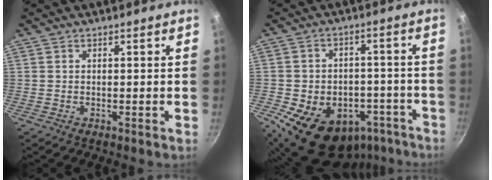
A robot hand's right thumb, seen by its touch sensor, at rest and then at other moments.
{"total": 20.1, "force": [-10.7, 13.7, 10.1], "torque": [-0.124, 0.048, -0.131]}